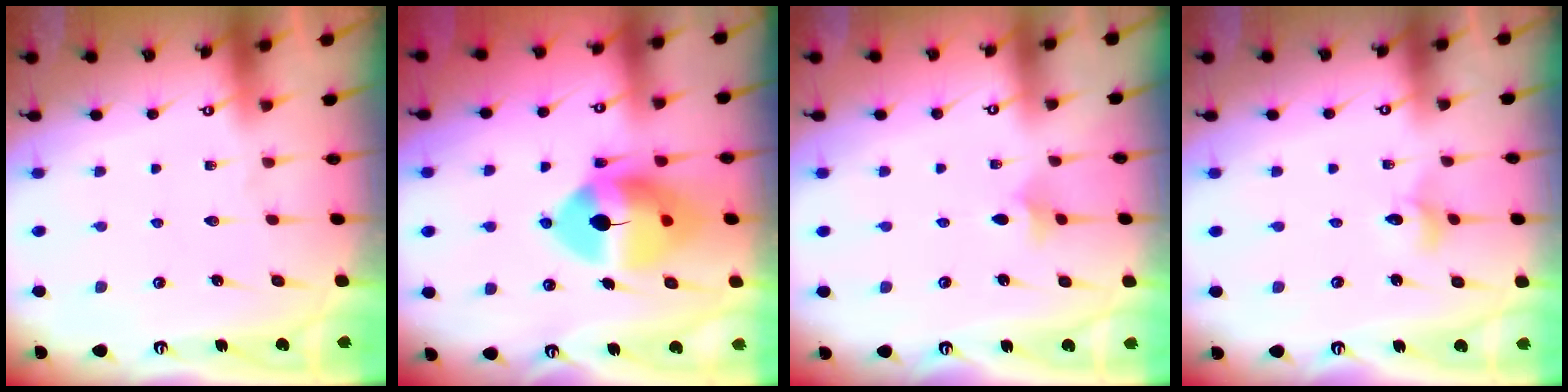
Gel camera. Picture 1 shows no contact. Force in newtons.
{"total": 14.5, "press": 14.4, "slide": 2.1}
{"total": 4.6, "press": 4.6, "slide": 0.7}
{"total": 3.4, "press": 3.4, "slide": 0.3}